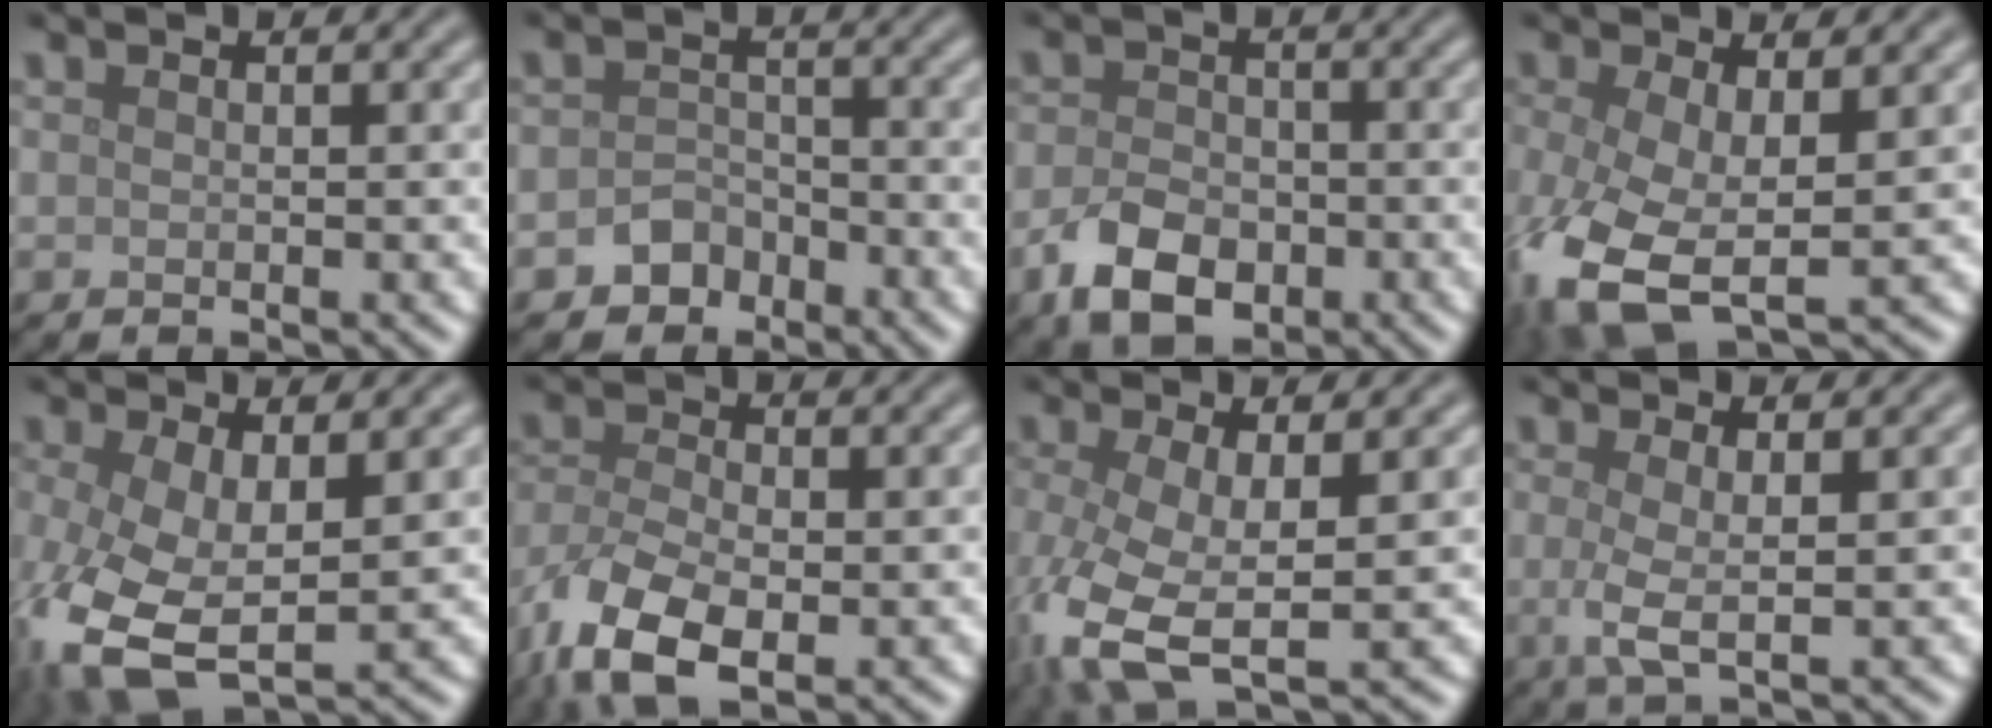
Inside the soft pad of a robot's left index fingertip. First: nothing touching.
{"total": 2.6, "force": [-1.7, 2.0, 0.6], "torque": [0.003, 0.006, -0.032]}
{"total": 5.3, "force": [-2.4, 3.5, 3.2], "torque": [-0.062, -0.005, -0.049]}
{"total": 9.5, "force": [-1.8, 4.8, 8.1], "torque": [-0.198, -0.030, -0.024]}
{"total": 9.7, "force": [-1.3, 5.1, 8.2], "torque": [-0.199, -0.030, -0.016]}
{"total": 7.9, "force": [-3.7, 4.0, 5.8], "torque": [-0.136, -0.018, -0.075]}
{"total": 8.5, "force": [-1.8, 3.6, 7.4], "torque": [-0.180, -0.026, -0.029]}
{"total": 2.9, "force": [0.0, 0.7, 2.8], "torque": [-0.055, -0.004, -0.004]}